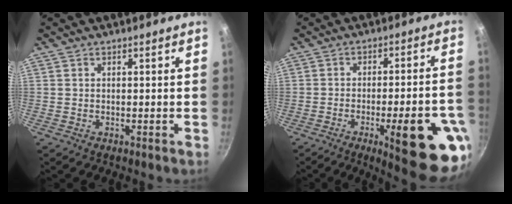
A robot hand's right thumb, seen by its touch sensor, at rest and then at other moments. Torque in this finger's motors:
{"motor_torque": [2.38, 2.63, 1.88, -0.87, 0.36]}